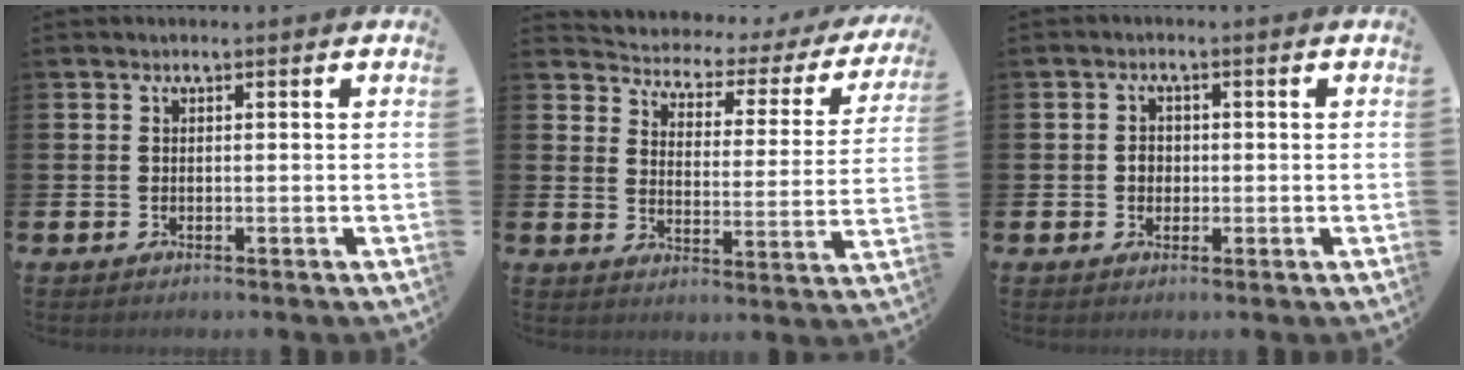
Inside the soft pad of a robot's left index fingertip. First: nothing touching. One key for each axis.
{"total": 3.1, "fx": 2.6, "fy": 1.6, "fz": 0.4, "tx": -0.031, "ty": -0.031, "tz": 0.031}
{"total": 1.9, "fx": 0.0, "fy": 1.7, "fz": 0.9, "tx": -0.001, "ty": 0.002, "tz": -0.006}